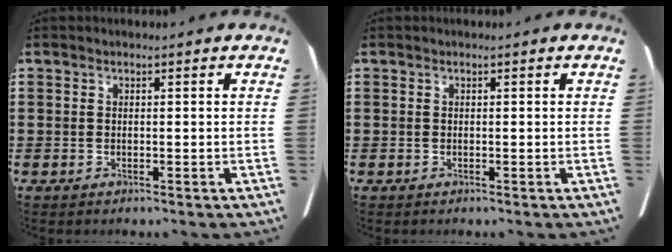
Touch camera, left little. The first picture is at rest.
{"total": 0.0}